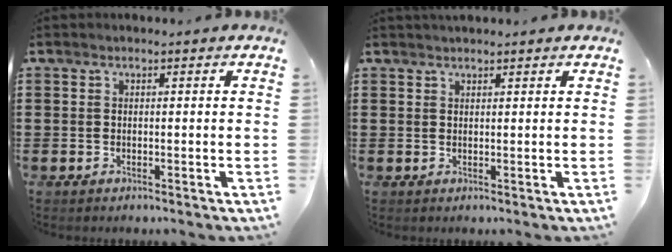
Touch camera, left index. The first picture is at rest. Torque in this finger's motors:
{"motor_torque": [-1.64, 0.50, -0.81, -0.03]}